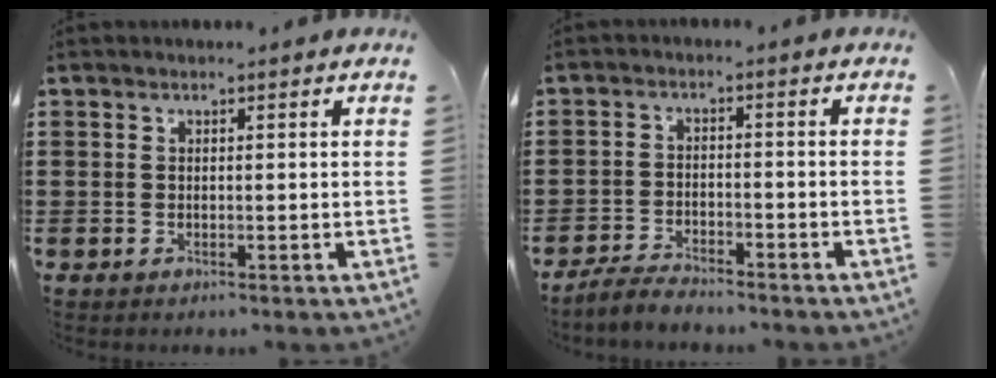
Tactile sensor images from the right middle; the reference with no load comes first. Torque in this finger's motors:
{"motor_torque": [2.14, 0.00, 0.02, 0.06]}